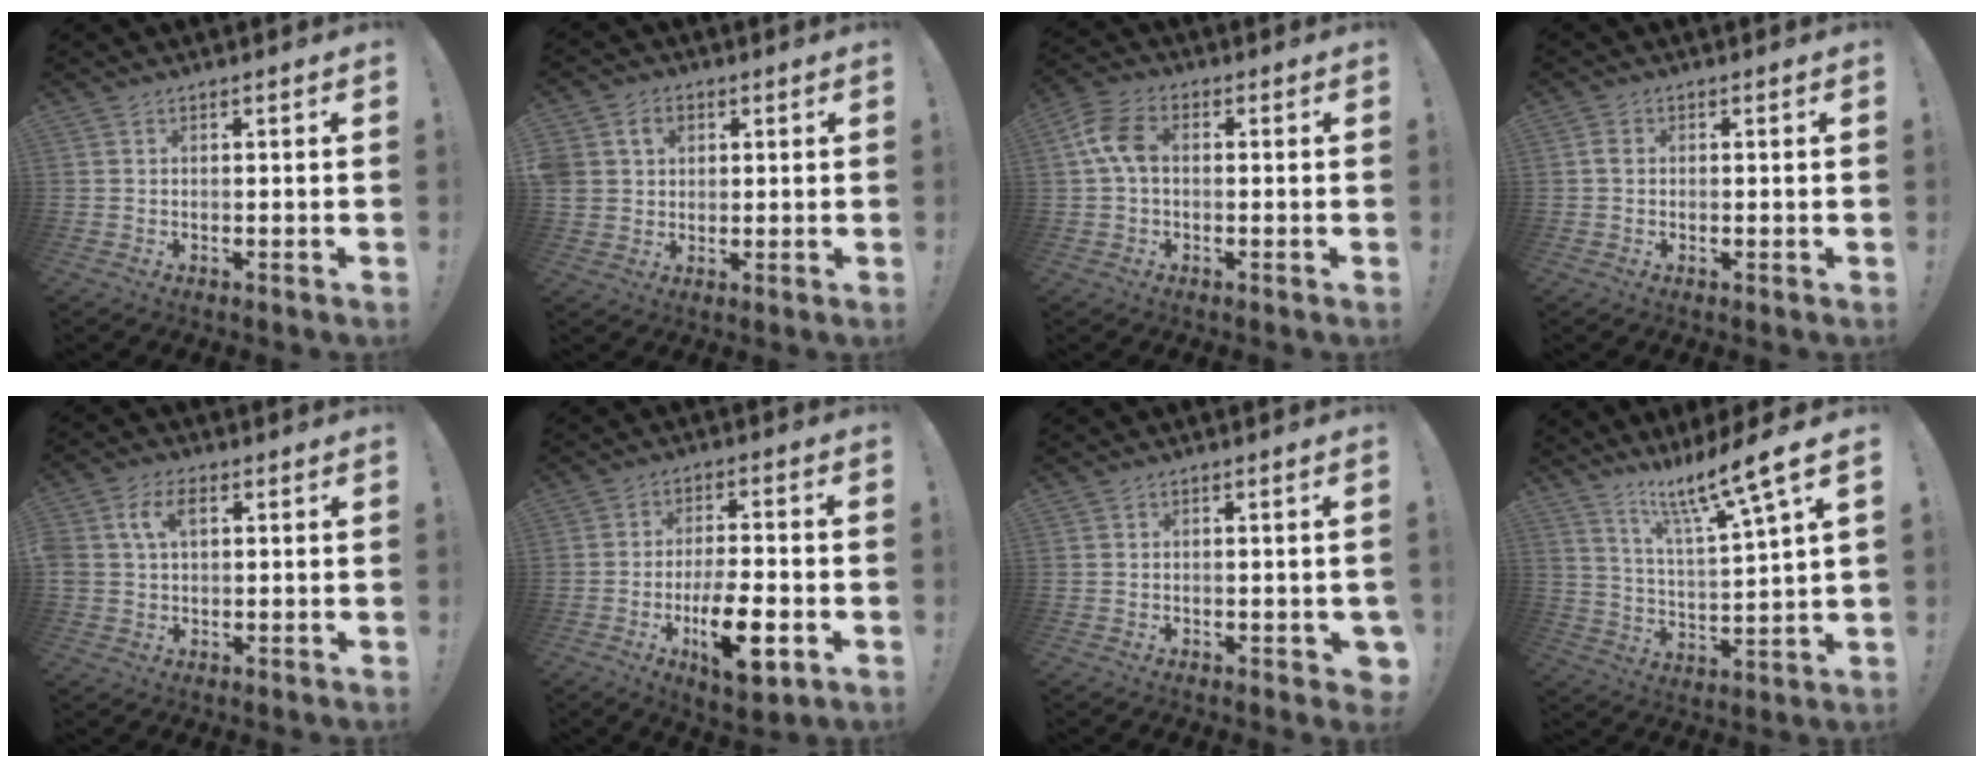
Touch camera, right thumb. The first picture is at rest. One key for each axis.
{"total": 6.9, "fx": 2.4, "fy": 5.8, "fz": 2.9, "tx": -0.056, "ty": 0.000, "tz": 0.046}
{"total": 7.5, "fx": 0.3, "fy": 4.8, "fz": 5.7, "tx": -0.124, "ty": 0.014, "tz": 0.008}
{"total": 1.6, "fx": 0.0, "fy": 1.3, "fz": 0.8, "tx": -0.012, "ty": 0.004, "tz": 0.001}
{"total": 6.8, "fx": 1.9, "fy": 4.5, "fz": 4.8, "tx": -0.098, "ty": 0.012, "tz": 0.035}
{"total": 12.8, "fx": -4.9, "fy": 4.1, "fz": 11.1, "tx": -0.180, "ty": 0.008, "tz": -0.079}
{"total": 1.5, "fx": -0.2, "fy": 1.2, "fz": 0.9, "tx": -0.008, "ty": 0.002, "tz": -0.002}
{"total": 13.2, "fx": 9.9, "fy": -0.2, "fz": 8.8, "tx": -0.156, "ty": -0.069, "tz": 0.150}